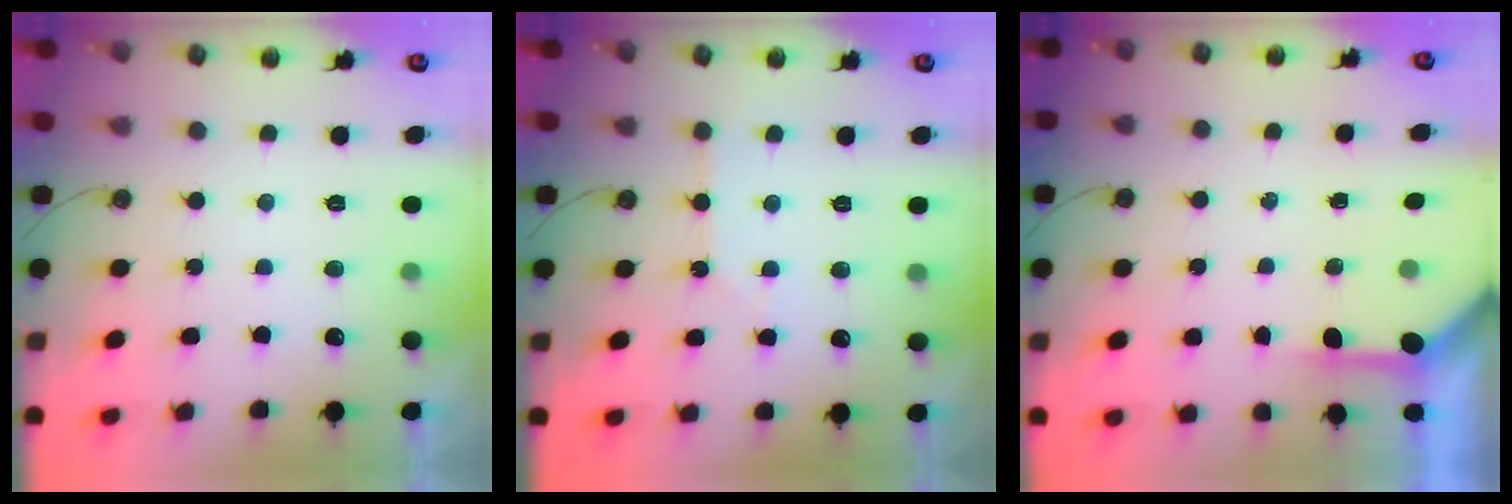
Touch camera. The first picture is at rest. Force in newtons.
{"total": 2.6, "press": 2.6, "slide": 0.5}
{"total": 3.5, "press": 3.5, "slide": 0.4}